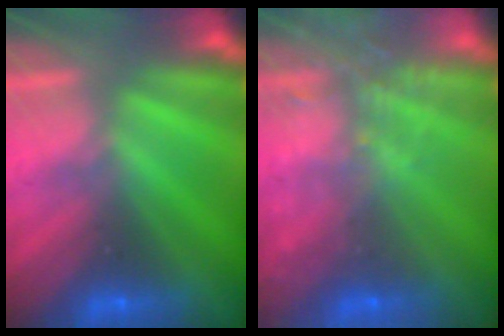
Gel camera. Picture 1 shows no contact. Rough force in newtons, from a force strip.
{"total": 9.1}